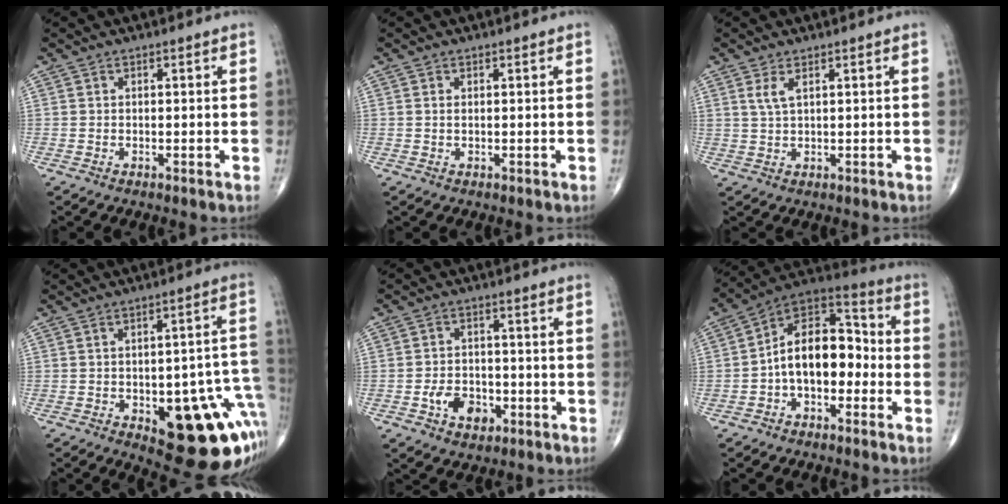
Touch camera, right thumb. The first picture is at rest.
{"total": 0.6, "force": [0.1, 0.3, 0.5], "torque": [-0.011, 0.002, 0.004]}
{"total": 2.6, "force": [1.3, 0.8, 2.1], "torque": [-0.049, -0.002, 0.033]}
{"total": 21.3, "force": [-6.4, 8.6, 18.4], "torque": [-0.161, 0.035, -0.057]}
{"total": 6.8, "force": [-2.6, 4.6, 4.2], "torque": [-0.048, 0.015, -0.042]}
{"total": 14.6, "force": [-2.2, 8.9, 11.4], "torque": [-0.155, 0.050, -0.051]}